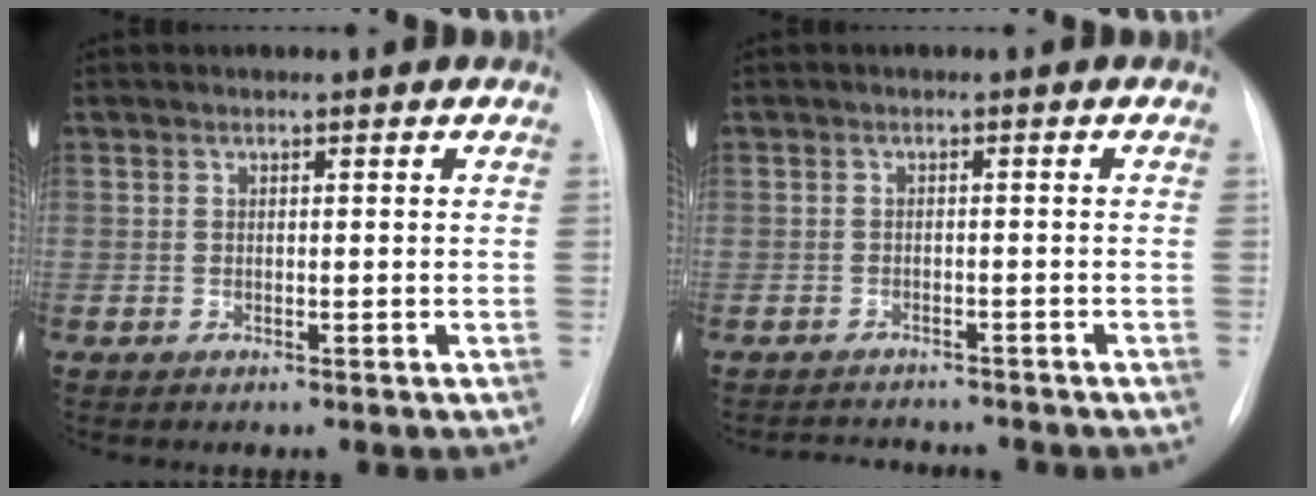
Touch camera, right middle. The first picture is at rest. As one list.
[{"total": 4.5, "force": [-4.4, 1.0, 0.5], "torque": [-0.004, -0.002, -0.062]}]